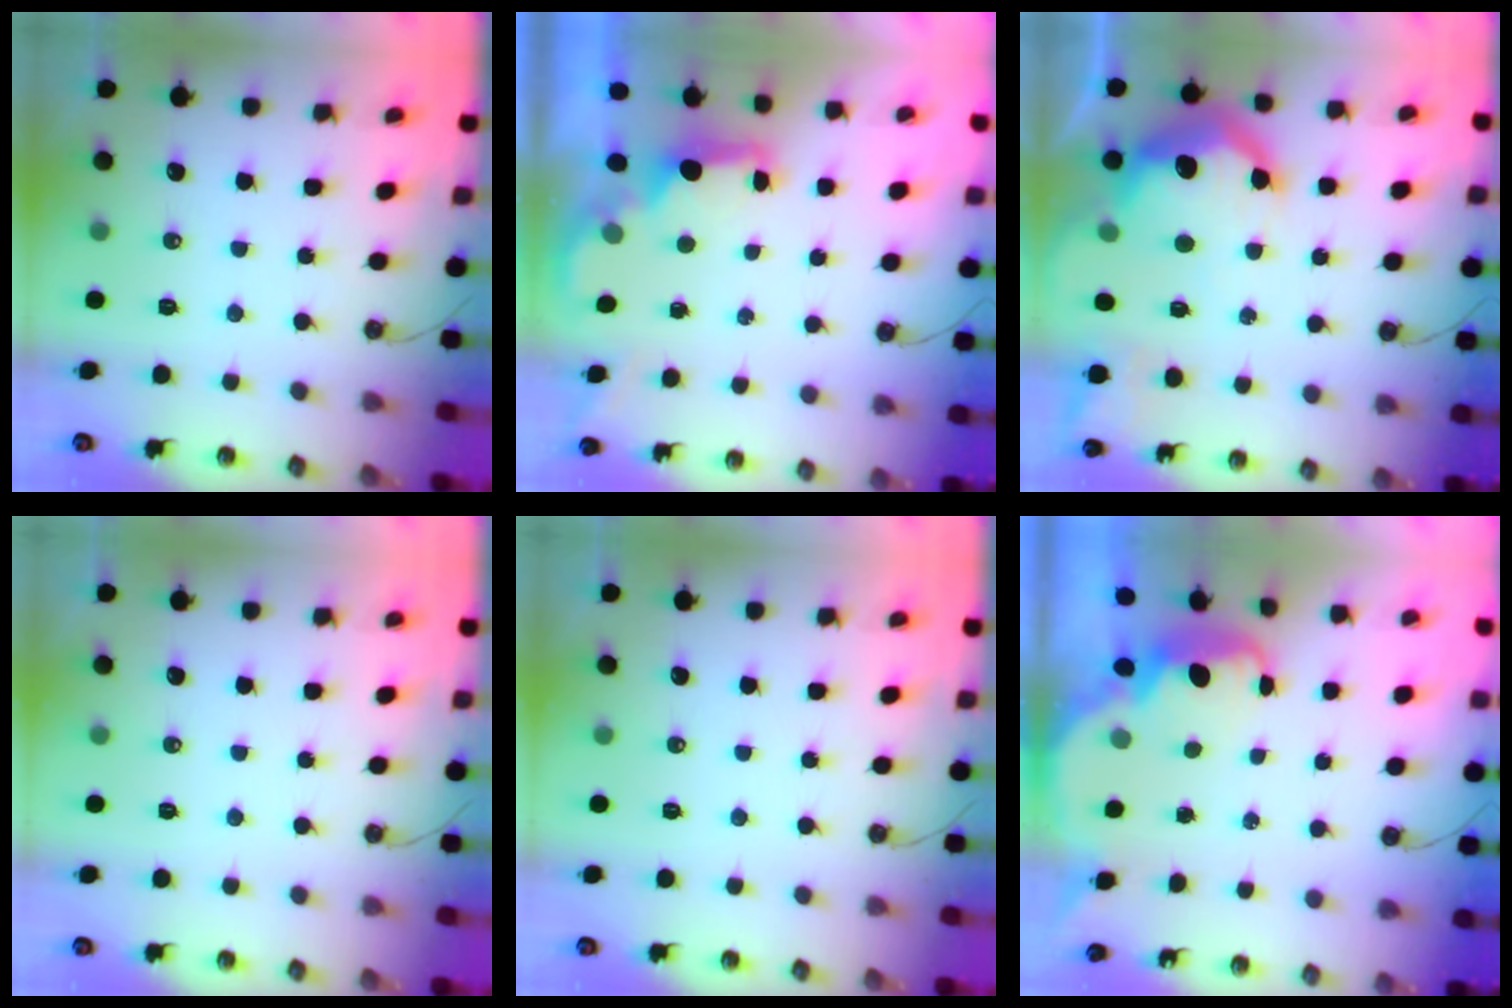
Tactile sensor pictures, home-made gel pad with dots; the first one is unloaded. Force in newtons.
{"total": 1.9, "press": 1.8, "slide": 0.8}
{"total": 22.7, "press": 22.7, "slide": 1.8}
{"total": 0.0}
{"total": 0.0}
{"total": 2.8, "press": 2.7, "slide": 0.6}